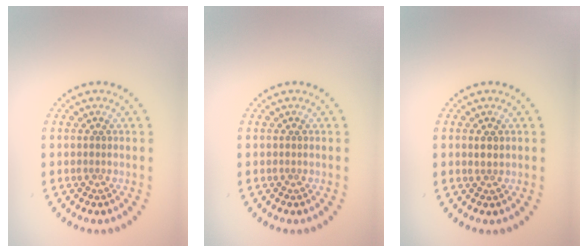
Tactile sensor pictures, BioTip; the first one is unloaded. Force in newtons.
{"total": 0.0}
{"total": 1.1, "press": 1.0, "slide": 0.5}